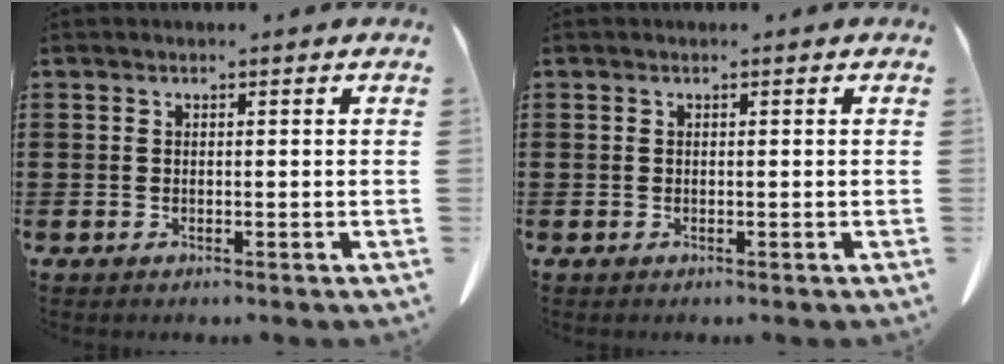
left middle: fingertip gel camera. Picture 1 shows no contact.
{"total": 0.0}